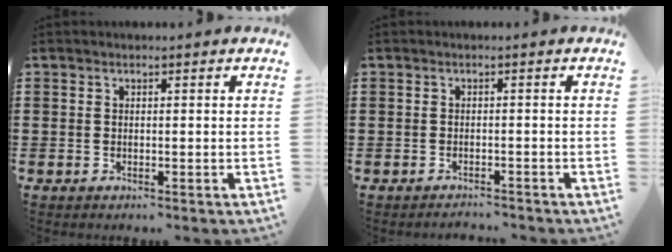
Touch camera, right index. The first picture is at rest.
{"total": 1.3, "force": [-1.3, 0.2, -0.2], "torque": [-0.001, 0.005, -0.029]}